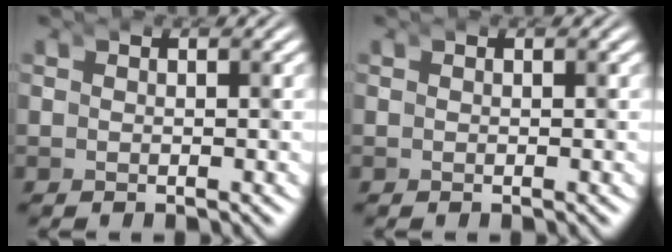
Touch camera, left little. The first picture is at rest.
{"total": 0.0}